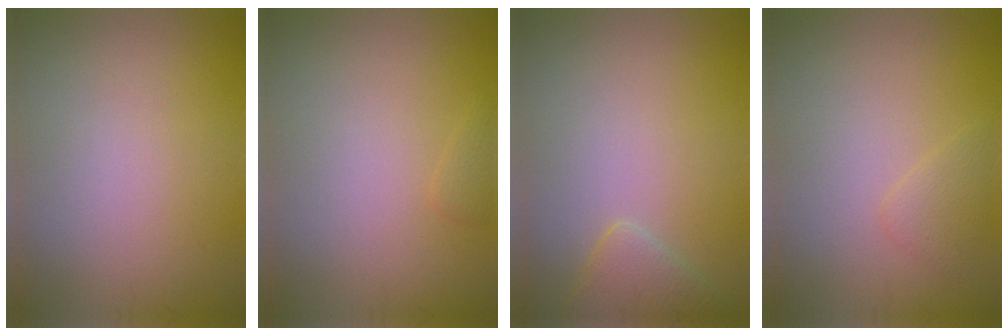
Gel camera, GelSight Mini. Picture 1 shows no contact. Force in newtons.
{"total": 0.7, "press": 0.7, "slide": 0.1}
{"total": 2.3, "press": 2.2, "slide": 0.2}
{"total": 1.4, "press": 1.4, "slide": 0.1}